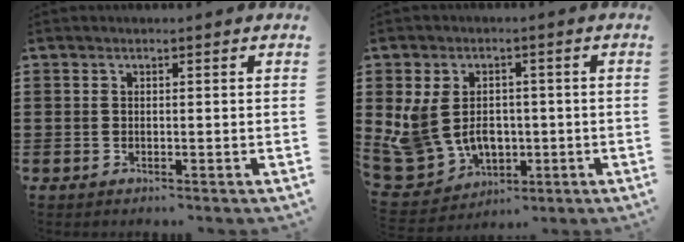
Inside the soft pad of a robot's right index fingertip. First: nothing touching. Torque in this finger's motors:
{"motor_torque": [0.80, 0.61, 0.37, 0.21]}